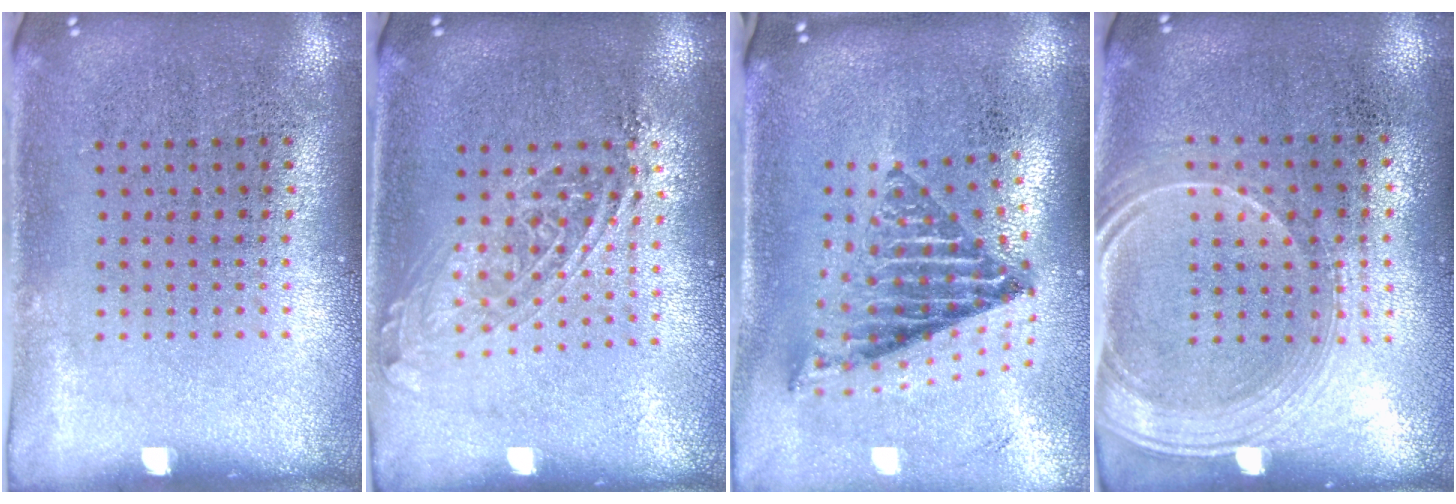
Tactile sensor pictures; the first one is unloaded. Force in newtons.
{"total": 1.5, "press": 1.2, "slide": 0.9}
{"total": 1.8, "press": 1.4, "slide": 1.2}
{"total": 1.7, "press": 1.5, "slide": 0.9}